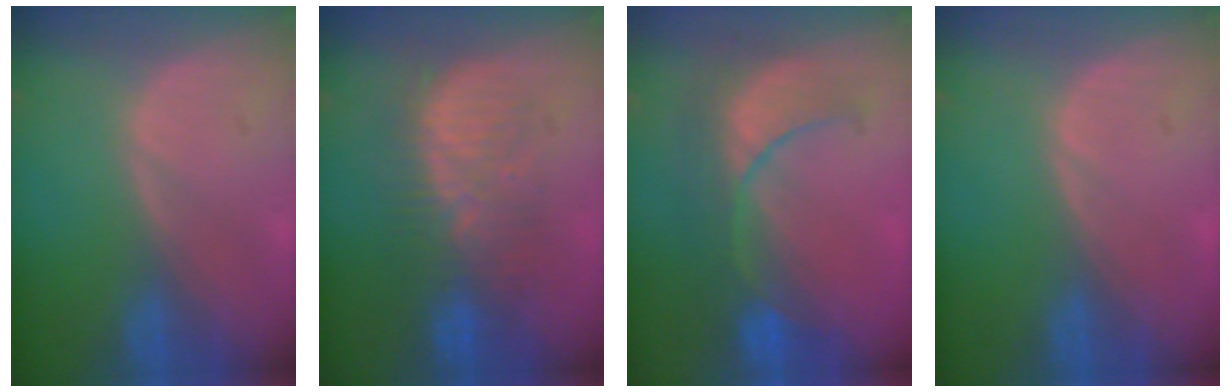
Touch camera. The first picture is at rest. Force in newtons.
{"total": 8.7, "press": 8.5, "slide": 1.8}
{"total": 8.2, "press": 8.1, "slide": 0.8}
{"total": 0.0}